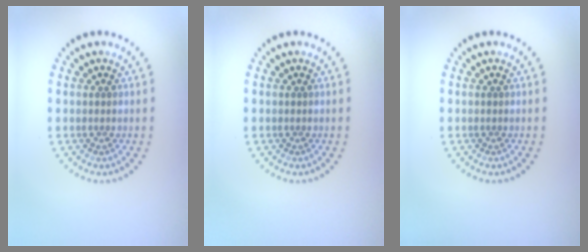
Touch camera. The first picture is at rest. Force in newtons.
{"total": 0.0}
{"total": 0.0}